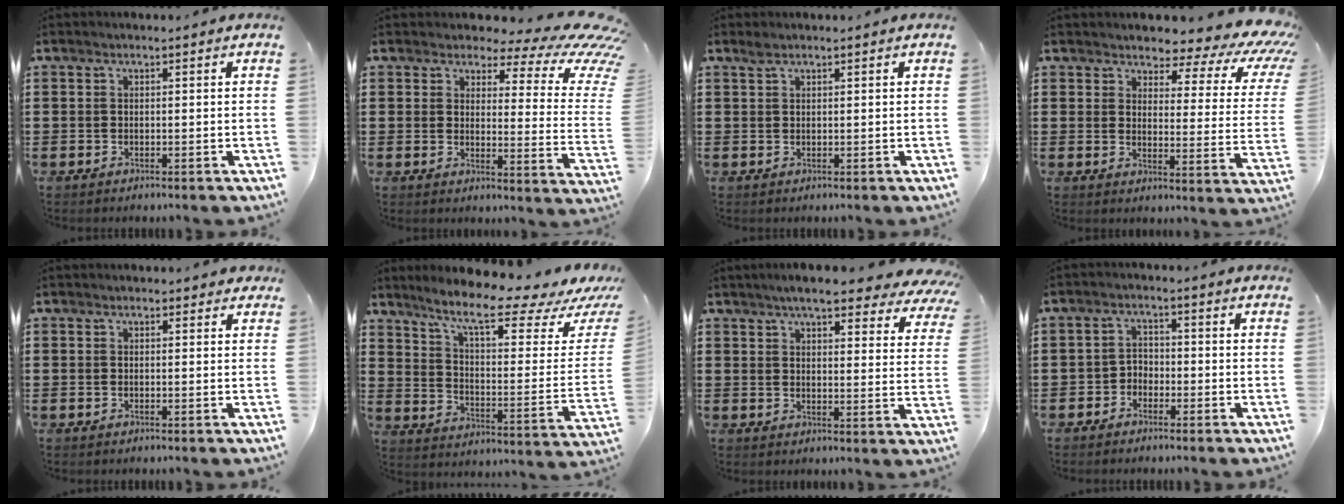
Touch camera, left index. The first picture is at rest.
{"total": 6.8, "force": [4.8, 2.0, 4.3], "torque": [-0.080, -0.030, 0.081]}
{"total": 0.8, "force": [0.6, 0.1, 0.5], "torque": [-0.012, 0.001, 0.011]}
{"total": 5.1, "force": [4.0, 1.8, 2.5], "torque": [-0.048, -0.032, 0.061]}
{"total": 0.8, "force": [0.5, 0.5, 0.3], "torque": [0.000, 0.002, 0.007]}
{"total": 11.4, "force": [8.2, 1.4, 7.7], "torque": [-0.154, -0.050, 0.133]}
{"total": 6.7, "force": [5.8, 1.0, 3.2], "torque": [-0.065, -0.019, 0.100]}
{"total": 2.3, "force": [-1.9, 1.4, 0.3], "torque": [-0.013, 0.005, -0.043]}